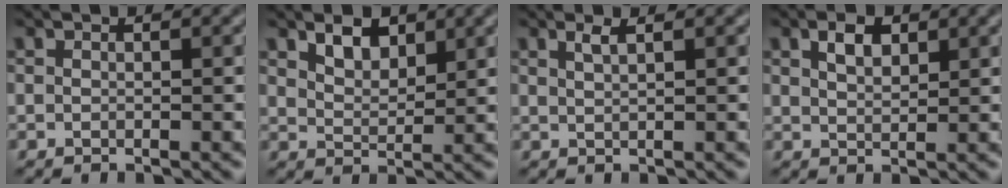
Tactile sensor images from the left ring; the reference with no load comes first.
{"total": 2.6, "force": [1.8, 1.3, 1.4], "torque": [-0.029, -0.002, 0.033]}
{"total": 1.3, "force": [0.8, 0.4, 1.0], "torque": [-0.011, 0.002, 0.012]}
{"total": 2.2, "force": [1.3, 1.1, 1.4], "torque": [-0.028, 0.005, 0.025]}